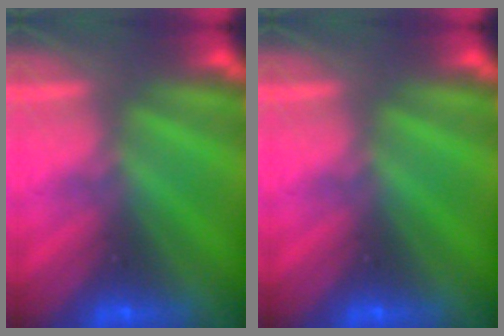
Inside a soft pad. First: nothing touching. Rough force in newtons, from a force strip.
{"total": 0.0}